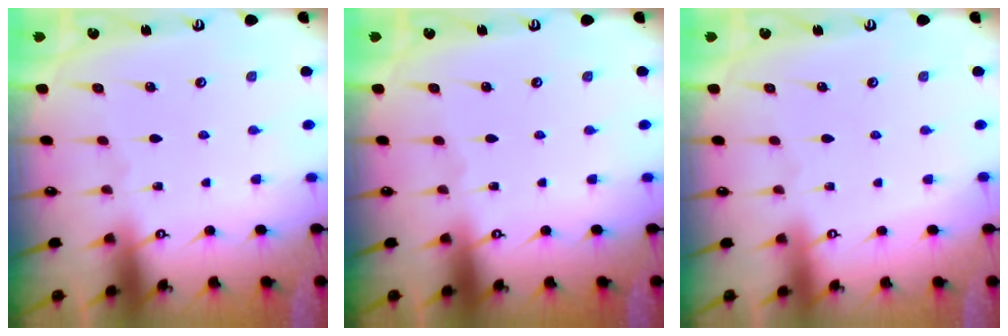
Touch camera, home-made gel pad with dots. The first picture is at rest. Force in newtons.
{"total": 0.0}
{"total": 3.9, "press": 3.9, "slide": 0.1}